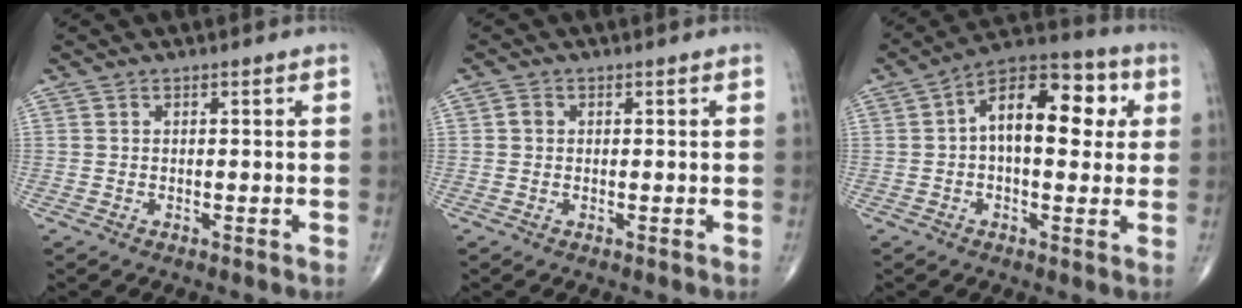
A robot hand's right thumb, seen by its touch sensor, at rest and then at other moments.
{"total": 1.2, "force": [0.1, 1.1, 0.5], "torque": [-0.007, 0.002, 0.001]}
{"total": 15.5, "force": [2.5, 8.3, 12.8], "torque": [-0.166, 0.029, 0.029]}